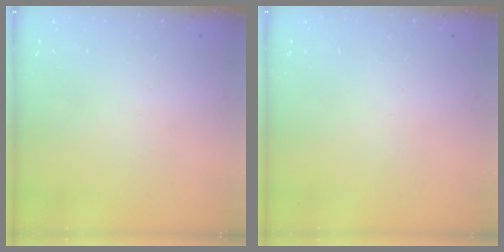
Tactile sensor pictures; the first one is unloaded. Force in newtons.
{"total": 0.0}